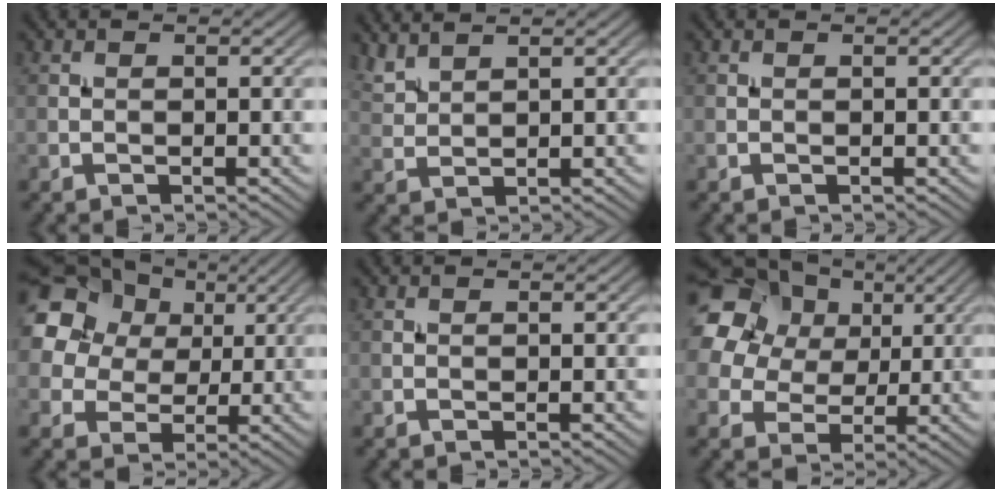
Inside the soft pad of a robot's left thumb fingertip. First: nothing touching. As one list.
[{"total": 2.7, "force": [2.4, 0.4, 1.0], "torque": [-0.030, 0.004, 0.059]}, {"total": 0.0}, {"total": 18.4, "force": [7.4, 14.8, 8.1], "torque": [-0.239, 0.031, 0.136]}, {"total": 0.0}, {"total": 18.4, "force": [7.6, 14.3, 8.7], "torque": [-0.253, 0.040, 0.151]}]